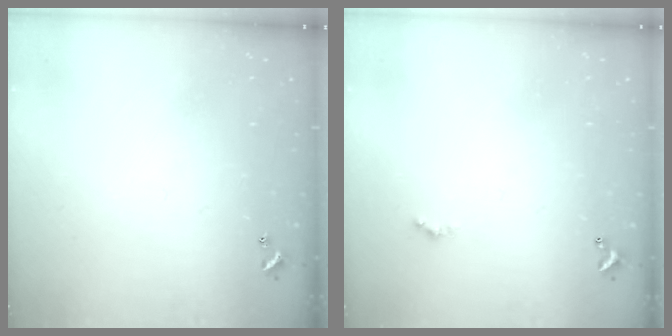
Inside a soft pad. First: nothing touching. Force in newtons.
{"total": 1.6, "press": 1.5, "slide": 0.4}